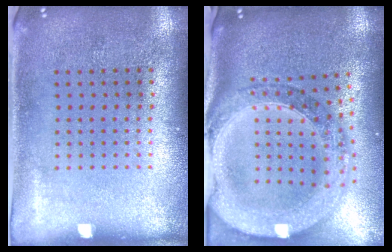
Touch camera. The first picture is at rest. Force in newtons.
{"total": 2.6, "press": 2.3, "slide": 1.3}